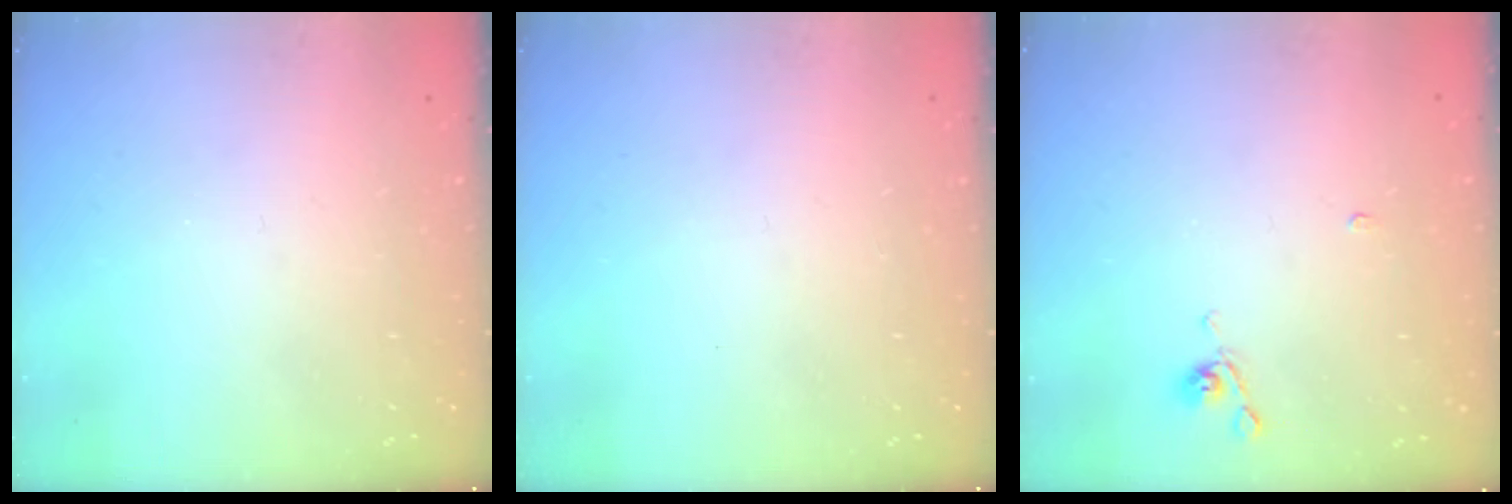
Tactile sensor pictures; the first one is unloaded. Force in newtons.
{"total": 0.0}
{"total": 3.9, "press": 3.9, "slide": 0.3}